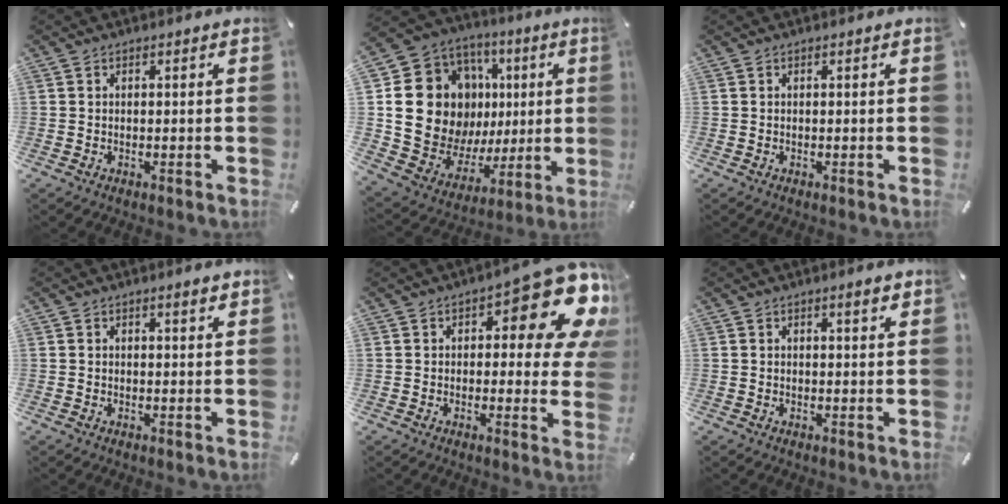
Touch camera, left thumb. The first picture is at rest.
{"total": 20.4, "force": [4.5, 17.2, 10.0], "torque": [-0.181, -0.037, 0.110]}
{"total": 0.0}
{"total": 1.1, "force": [0.7, 0.5, 0.6], "torque": [-0.011, 0.001, 0.013]}
{"total": 17.0, "force": [7.6, 7.0, 13.5], "torque": [-0.162, -0.058, 0.124]}
{"total": 2.0, "force": [1.3, 0.7, 1.5], "torque": [-0.021, 0.000, 0.020]}